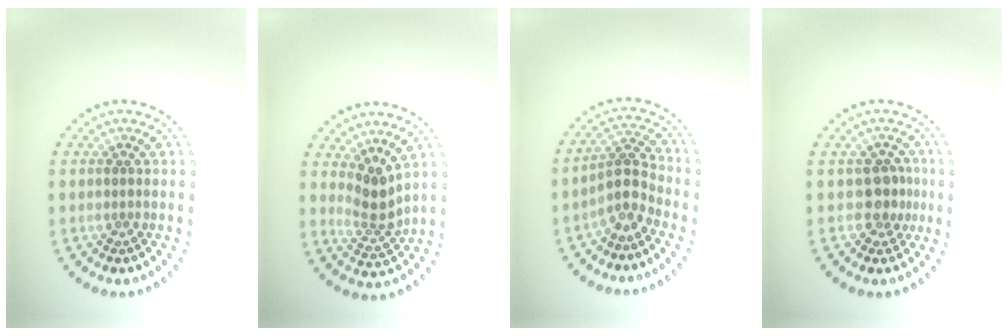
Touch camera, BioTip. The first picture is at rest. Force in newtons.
{"total": 2.6, "press": 1.8, "slide": 1.8}
{"total": 3.0, "press": 2.2, "slide": 2.0}
{"total": 2.1, "press": 1.7, "slide": 1.1}